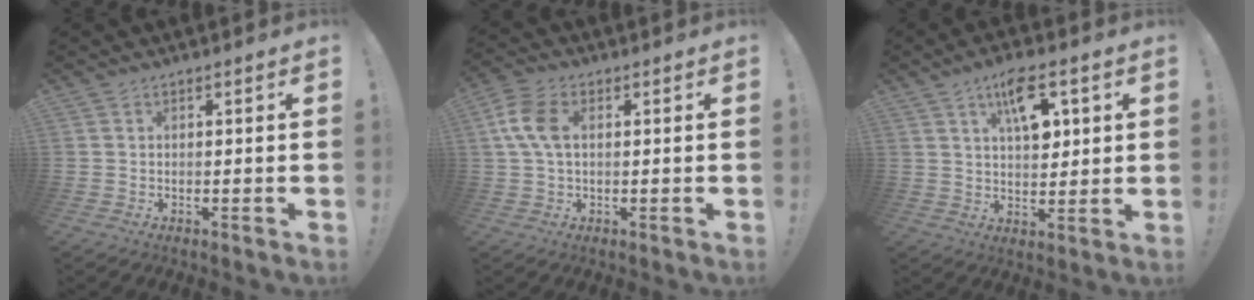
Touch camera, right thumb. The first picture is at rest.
{"total": 8.9, "force": [1.5, 5.7, 6.6], "torque": [-0.138, 0.011, 0.032]}
{"total": 11.9, "force": [4.9, 5.7, 9.2], "torque": [-0.134, -0.006, 0.083]}